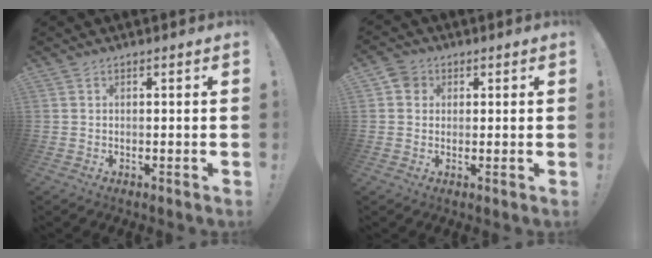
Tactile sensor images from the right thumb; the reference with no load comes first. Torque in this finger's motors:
{"motor_torque": [0.02, 0.20, 0.07, -0.10, 0.00]}